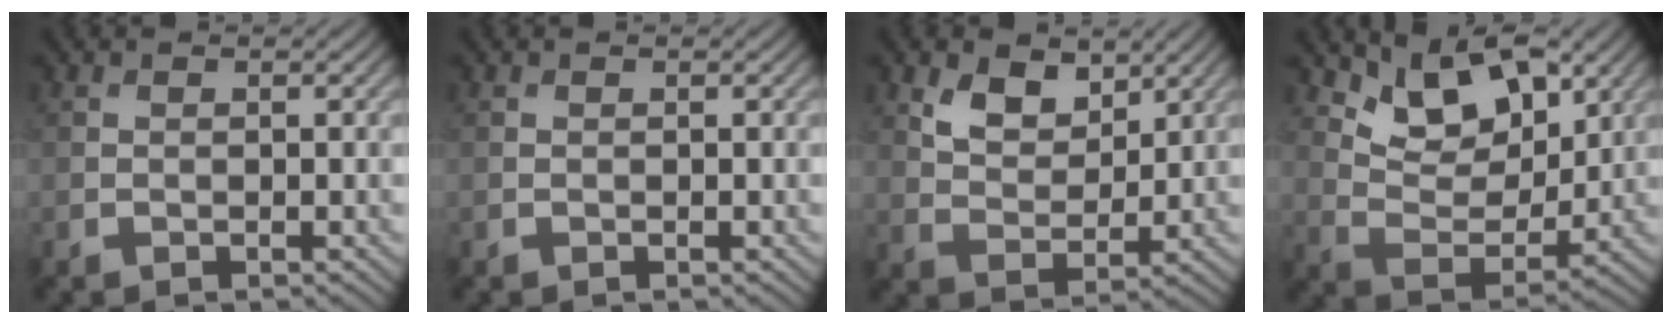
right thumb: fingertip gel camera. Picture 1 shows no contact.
{"total": 0.0}
{"total": 5.4, "force": [3.3, 3.1, 3.1], "torque": [-0.065, -0.009, 0.058]}
{"total": 8.6, "force": [5.5, 4.4, 5.1], "torque": [-0.099, -0.018, 0.096]}